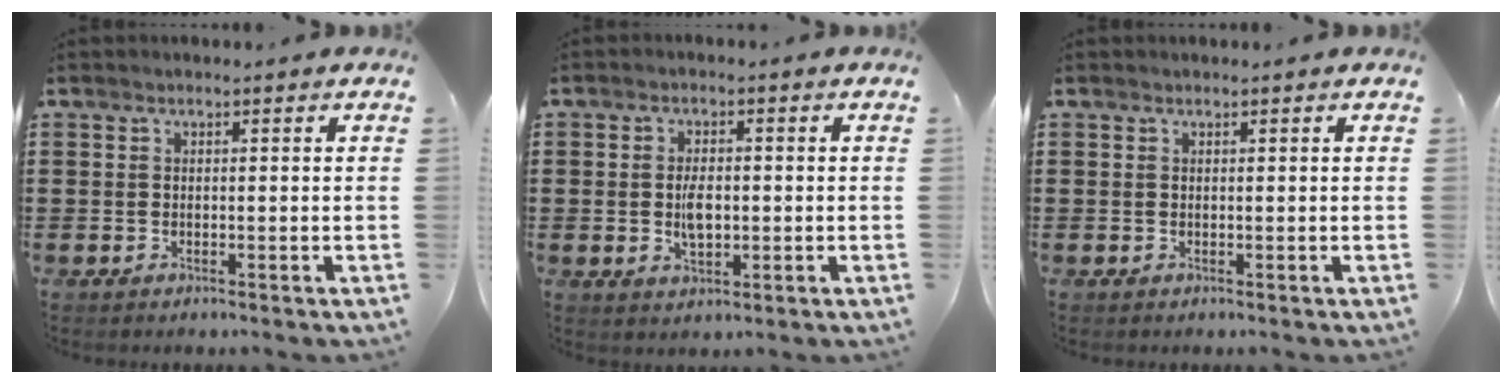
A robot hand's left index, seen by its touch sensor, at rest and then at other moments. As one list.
[{"total": 4.1, "force": [-0.1, 2.0, 3.6], "torque": [-0.076, 0.001, -0.004]}, {"total": 0.0}]